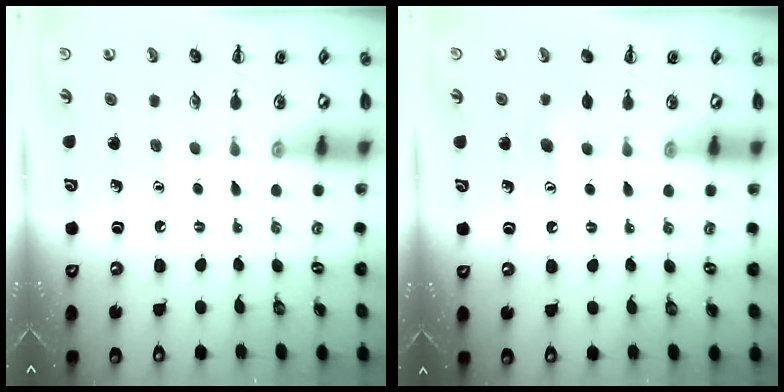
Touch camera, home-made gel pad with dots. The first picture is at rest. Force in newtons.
{"total": 4.9, "press": 4.8, "slide": 1.0}